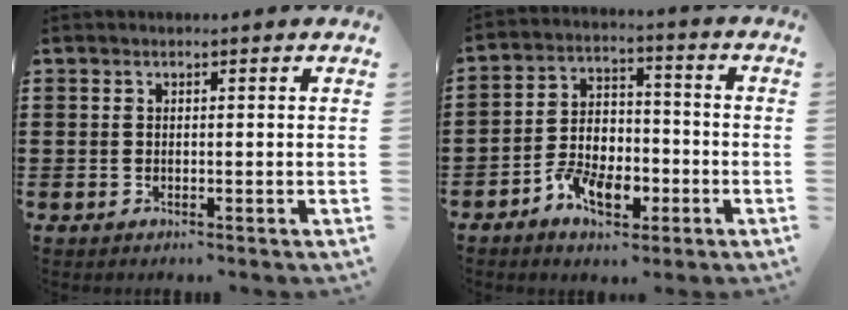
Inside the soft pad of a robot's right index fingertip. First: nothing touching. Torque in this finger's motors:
{"motor_torque": [1.25, 0.88, 0.59, 0.14]}